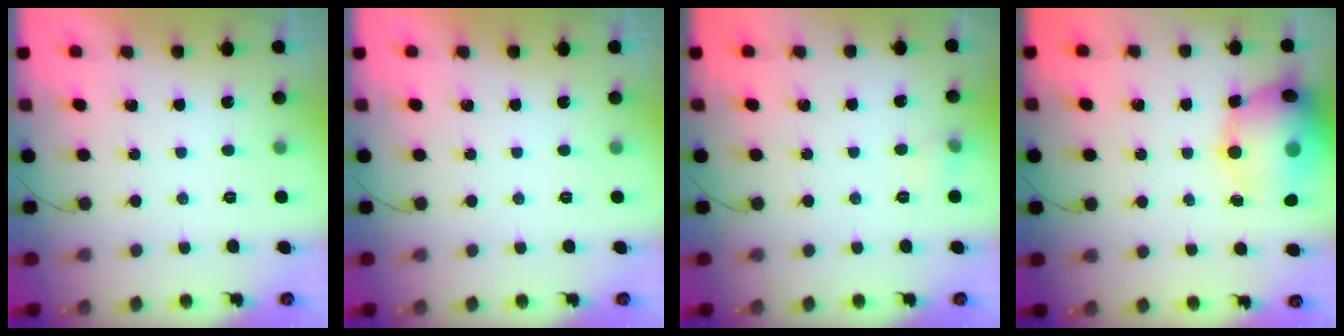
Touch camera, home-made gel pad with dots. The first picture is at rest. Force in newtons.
{"total": 0.0}
{"total": 4.2, "press": 3.9, "slide": 1.3}
{"total": 18.6, "press": 18.2, "slide": 3.8}